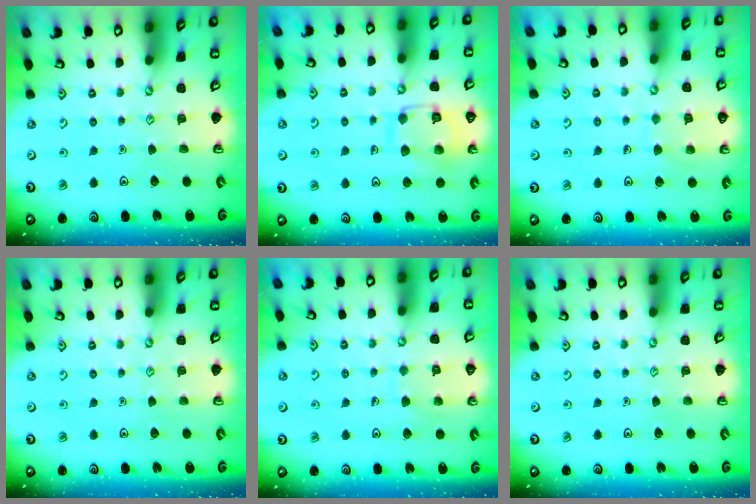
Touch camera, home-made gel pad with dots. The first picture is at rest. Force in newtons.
{"total": 12.5, "press": 12.5, "slide": 1.0}
{"total": 5.9, "press": 5.9, "slide": 0.5}
{"total": 0.0}
{"total": 6.6, "press": 6.6, "slide": 0.5}
{"total": 0.0}